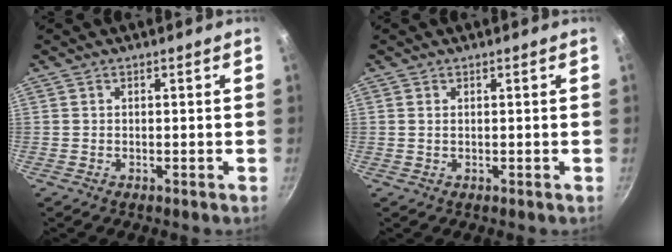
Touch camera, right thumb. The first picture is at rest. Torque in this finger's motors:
{"motor_torque": [-0.07, 0.16, -0.18, 0.04, 0.05]}